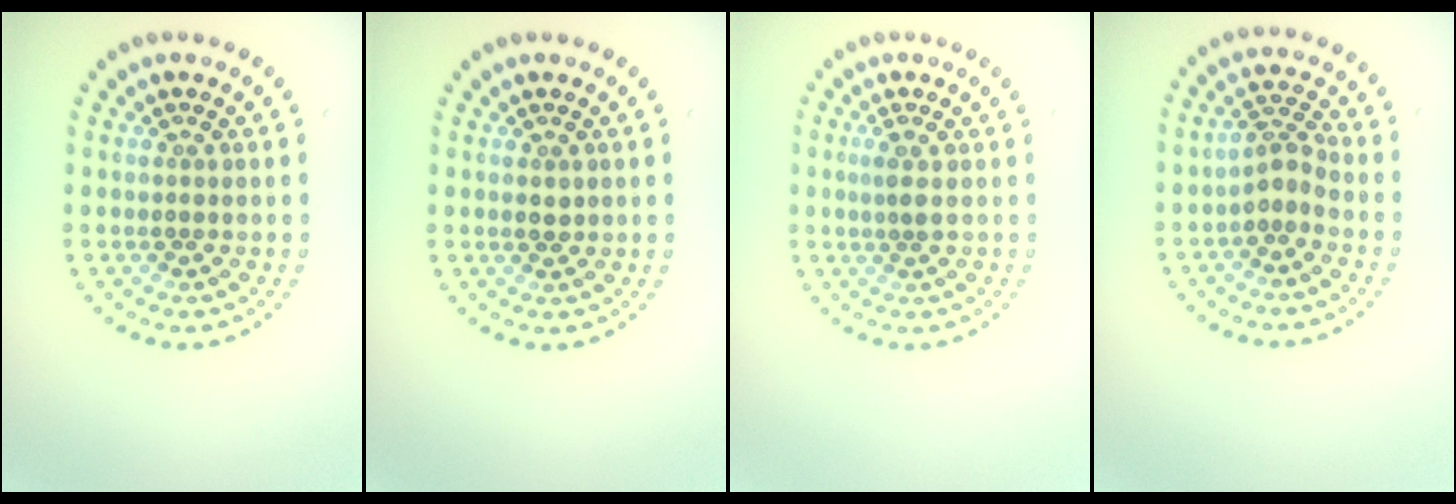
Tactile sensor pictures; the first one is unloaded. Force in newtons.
{"total": 0.7, "press": 0.7, "slide": 0.0}
{"total": 1.2, "press": 1.0, "slide": 0.7}
{"total": 2.2, "press": 1.6, "slide": 1.5}